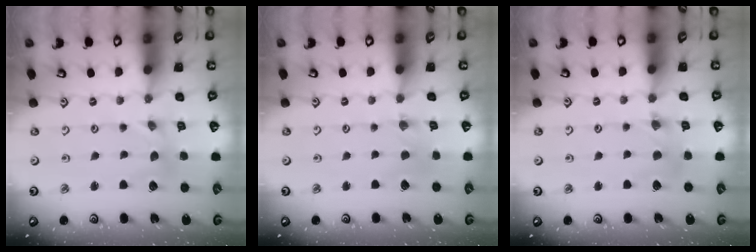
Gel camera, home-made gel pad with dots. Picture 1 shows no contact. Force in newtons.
{"total": 0.7, "press": 0.7, "slide": 0.2}
{"total": 2.5, "press": 2.4, "slide": 0.3}